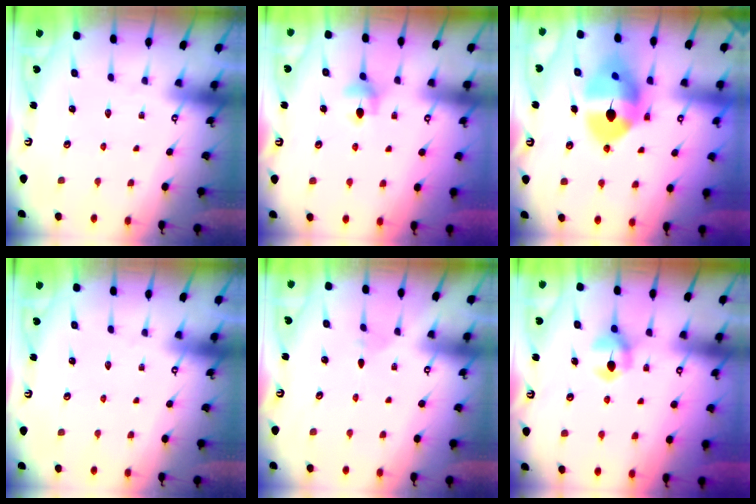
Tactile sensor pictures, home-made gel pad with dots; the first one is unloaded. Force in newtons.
{"total": 5.1, "press": 5.1, "slide": 0.7}
{"total": 12.7, "press": 12.6, "slide": 1.7}
{"total": 0.0}
{"total": 1.6, "press": 1.6, "slide": 0.4}
{"total": 6.8, "press": 6.8, "slide": 0.7}